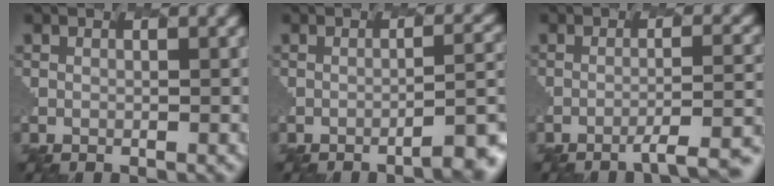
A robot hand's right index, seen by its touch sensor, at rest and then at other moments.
{"total": 4.4, "force": [-2.6, 1.1, 3.3], "torque": [-0.035, 0.005, -0.038]}
{"total": 5.7, "force": [-4.0, 1.2, 3.9], "torque": [-0.047, 0.006, -0.054]}